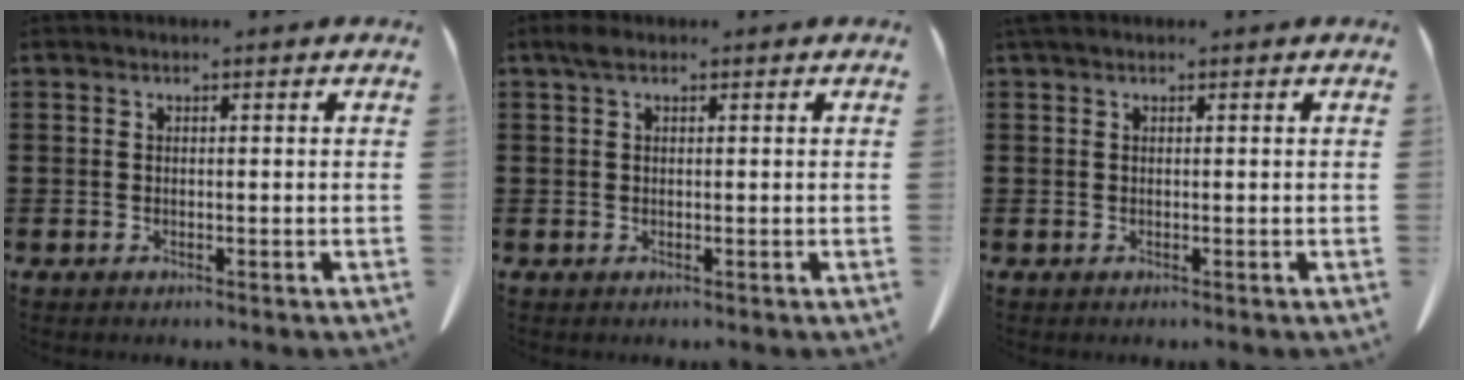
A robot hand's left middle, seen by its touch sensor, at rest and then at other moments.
{"total": 1.4, "force": [0.6, 0.7, 1.1], "torque": [-0.026, 0.004, 0.010]}
{"total": 0.6, "force": [0.3, 0.2, 0.4], "torque": [-0.010, 0.002, 0.005]}